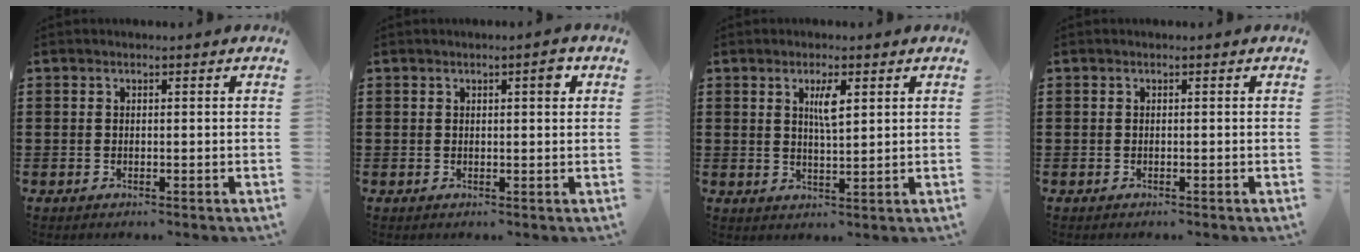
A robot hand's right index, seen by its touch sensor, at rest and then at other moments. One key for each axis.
{"total": 2.2, "fx": 0.9, "fy": 0.5, "fz": 1.9, "tx": -0.021, "ty": 0.000, "tz": 0.009}
{"total": 3.3, "fx": 1.3, "fy": 0.8, "fz": 3.0, "tx": -0.054, "ty": 0.002, "tz": 0.018}
{"total": 0.0}